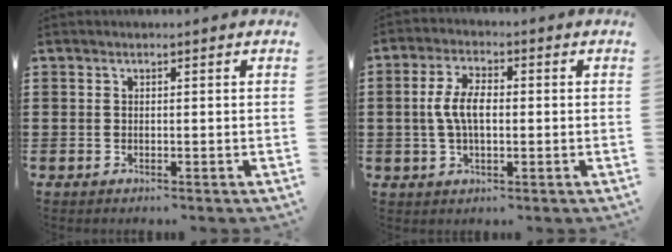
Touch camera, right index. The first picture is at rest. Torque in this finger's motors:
{"motor_torque": [0.26, -0.04, 0.36, 0.17]}